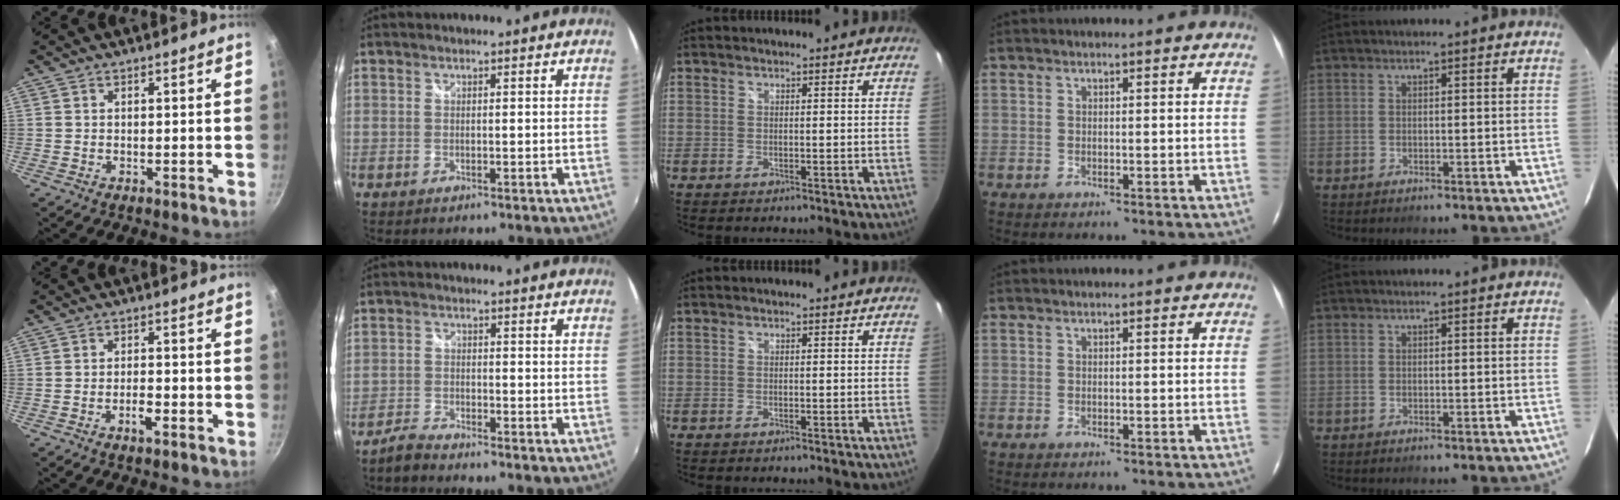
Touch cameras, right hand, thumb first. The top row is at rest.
{"thumb": {"total": 2.7, "force": [-1.4, 0.9, 2.1], "torque": [-0.035, 0.013, -0.026]}, "index": {"total": 3.3, "force": [-3.2, 0.5, 0.9], "torque": [-0.032, -0.006, -0.068]}}